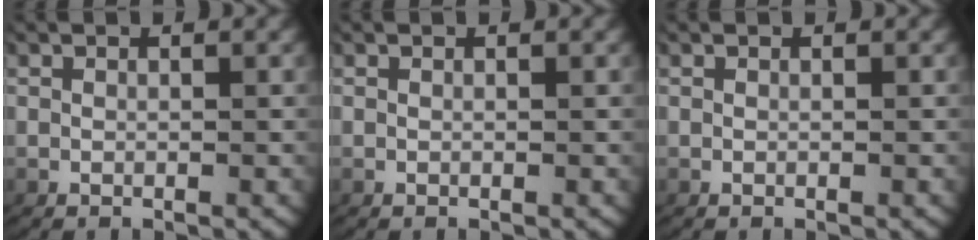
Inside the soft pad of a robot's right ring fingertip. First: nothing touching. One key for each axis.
{"total": 0.0}
{"total": 0.0}